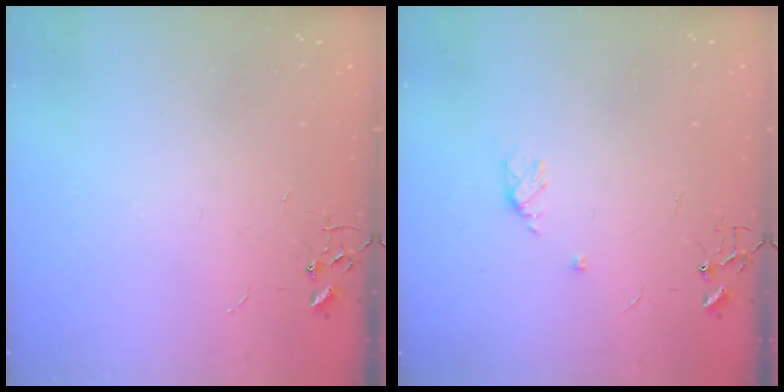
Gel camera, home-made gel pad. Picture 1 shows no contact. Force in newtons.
{"total": 6.1, "press": 6.1, "slide": 0.6}